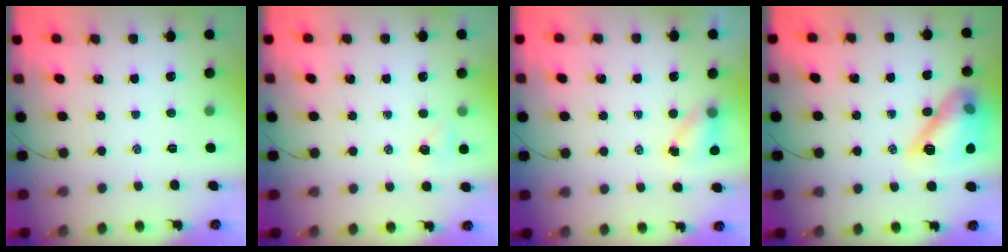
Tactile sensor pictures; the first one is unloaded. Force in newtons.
{"total": 4.0, "press": 3.8, "slide": 1.1}
{"total": 4.0, "press": 3.9, "slide": 0.6}
{"total": 15.0, "press": 14.9, "slide": 1.3}